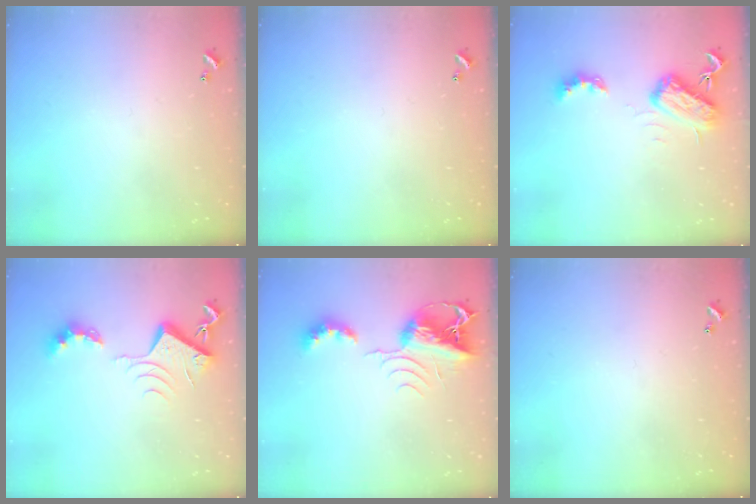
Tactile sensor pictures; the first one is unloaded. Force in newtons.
{"total": 0.0}
{"total": 5.4, "press": 5.4, "slide": 0.5}
{"total": 9.3, "press": 9.2, "slide": 1.2}
{"total": 8.0, "press": 8.0, "slide": 1.0}
{"total": 0.0}